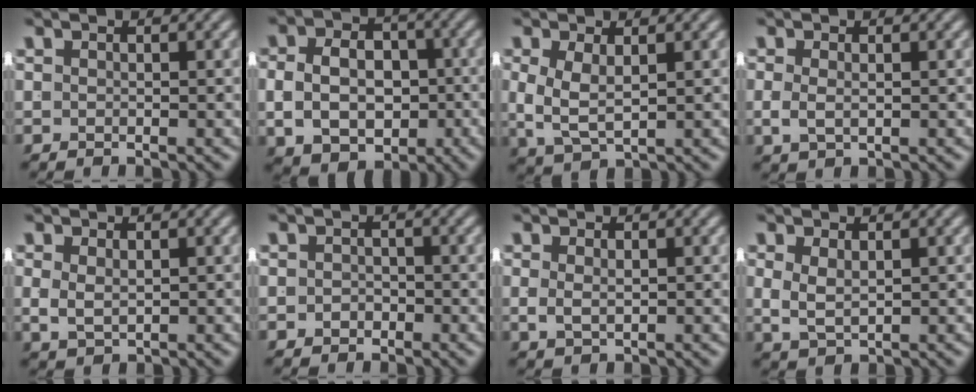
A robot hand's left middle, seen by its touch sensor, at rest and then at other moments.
{"total": 8.1, "force": [-1.9, 6.2, 4.9], "torque": [-0.068, -0.017, -0.024]}
{"total": 4.5, "force": [0.0, 3.2, 3.1], "torque": [-0.078, -0.012, 0.013]}
{"total": 1.4, "force": [0.0, 0.7, 1.2], "torque": [-0.030, -0.005, 0.008]}
{"total": 2.1, "force": [0.4, 1.5, 1.4], "torque": [-0.035, -0.006, 0.020]}
{"total": 1.4, "force": [-0.9, 1.1, 0.2], "torque": [0.001, -0.002, -0.015]}
{"total": 1.2, "force": [0.3, 0.6, 1.0], "torque": [-0.022, -0.004, 0.015]}
{"total": 3.1, "force": [0.4, 2.4, 2.0], "torque": [-0.048, -0.005, 0.017]}